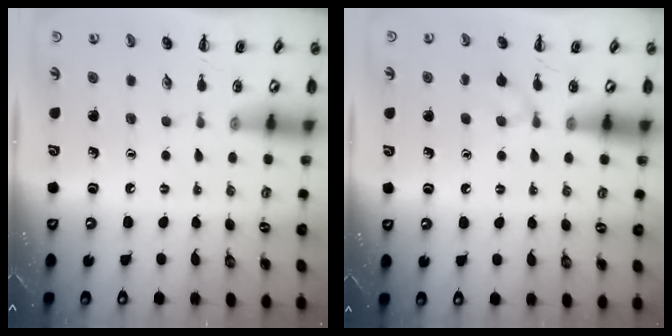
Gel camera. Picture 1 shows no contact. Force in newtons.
{"total": 5.4, "press": 5.1, "slide": 2.0}